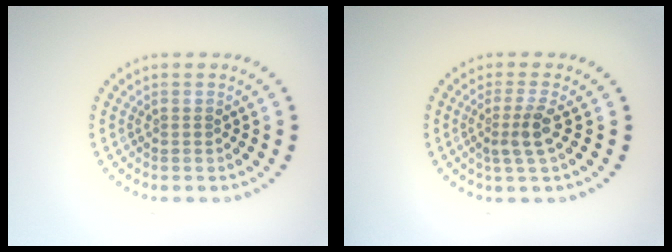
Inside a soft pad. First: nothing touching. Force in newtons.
{"total": 2.4, "press": 1.8, "slide": 1.6}